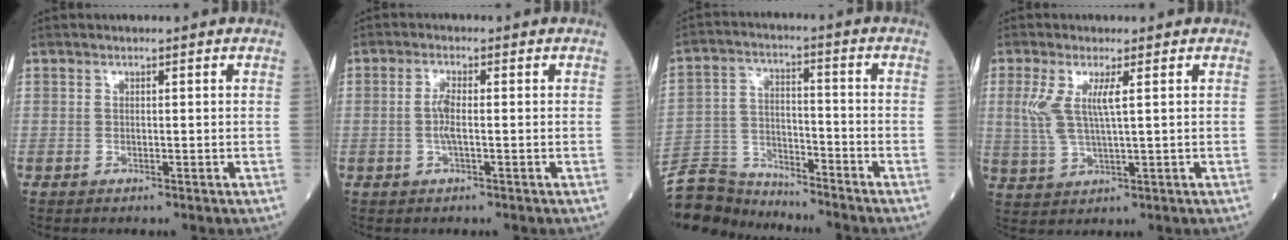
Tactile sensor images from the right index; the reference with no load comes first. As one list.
[{"total": 2.7, "force": [-0.3, 0.3, 2.7], "torque": [-0.061, -0.001, -0.009]}, {"total": 9.9, "force": [-9.7, 1.8, 0.5], "torque": [-0.016, 0.008, -0.186]}, {"total": 5.7, "force": [1.5, 0.8, 5.4], "torque": [-0.133, 0.003, 0.036]}]